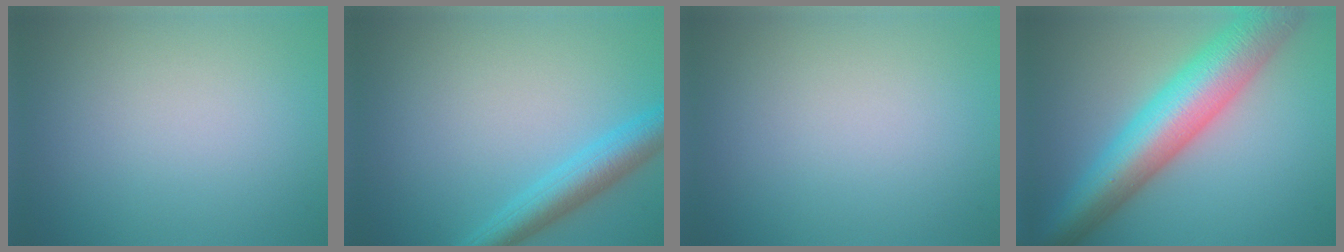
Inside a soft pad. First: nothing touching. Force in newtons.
{"total": 4.3, "press": 4.3, "slide": 0.2}
{"total": 0.0}
{"total": 10.6, "press": 10.6, "slide": 0.0}